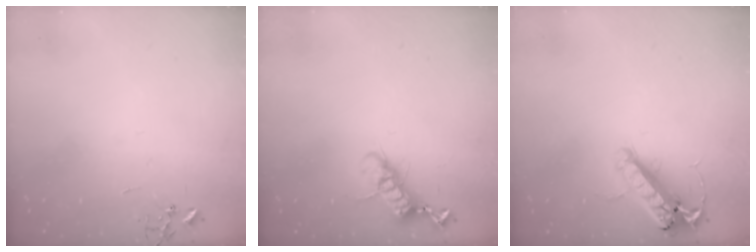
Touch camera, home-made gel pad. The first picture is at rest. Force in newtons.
{"total": 11.7, "press": 11.7, "slide": 0.9}
{"total": 14.7, "press": 14.4, "slide": 2.7}